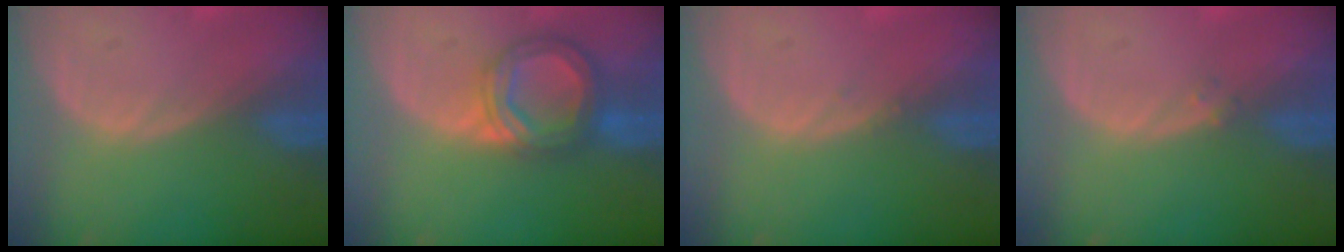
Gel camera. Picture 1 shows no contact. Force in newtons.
{"total": 7.2, "press": 7.2, "slide": 0.6}
{"total": 0.5, "press": 0.5, "slide": 0.2}
{"total": 1.0, "press": 0.9, "slide": 0.4}